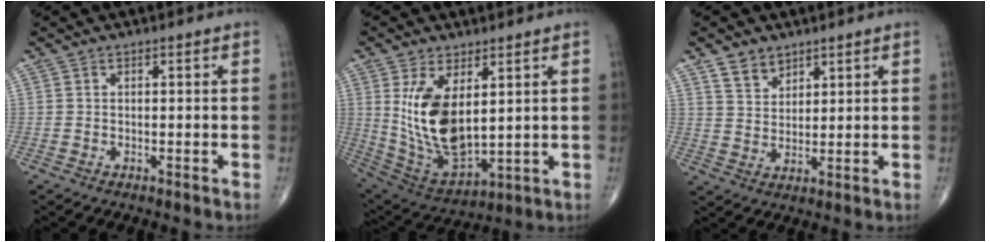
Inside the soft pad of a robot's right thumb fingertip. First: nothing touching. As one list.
[{"total": 14.7, "force": [3.4, 7.3, 12.2], "torque": [-0.221, -0.023, 0.090]}, {"total": 5.0, "force": [3.6, 3.1, 1.6], "torque": [-0.008, -0.027, 0.071]}]